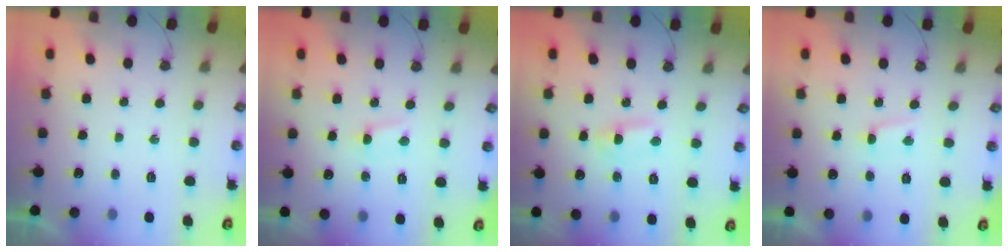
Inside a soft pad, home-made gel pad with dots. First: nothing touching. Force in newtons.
{"total": 2.0, "press": 2.0, "slide": 0.3}
{"total": 1.5, "press": 1.3, "slide": 0.7}
{"total": 1.6, "press": 1.5, "slide": 0.2}